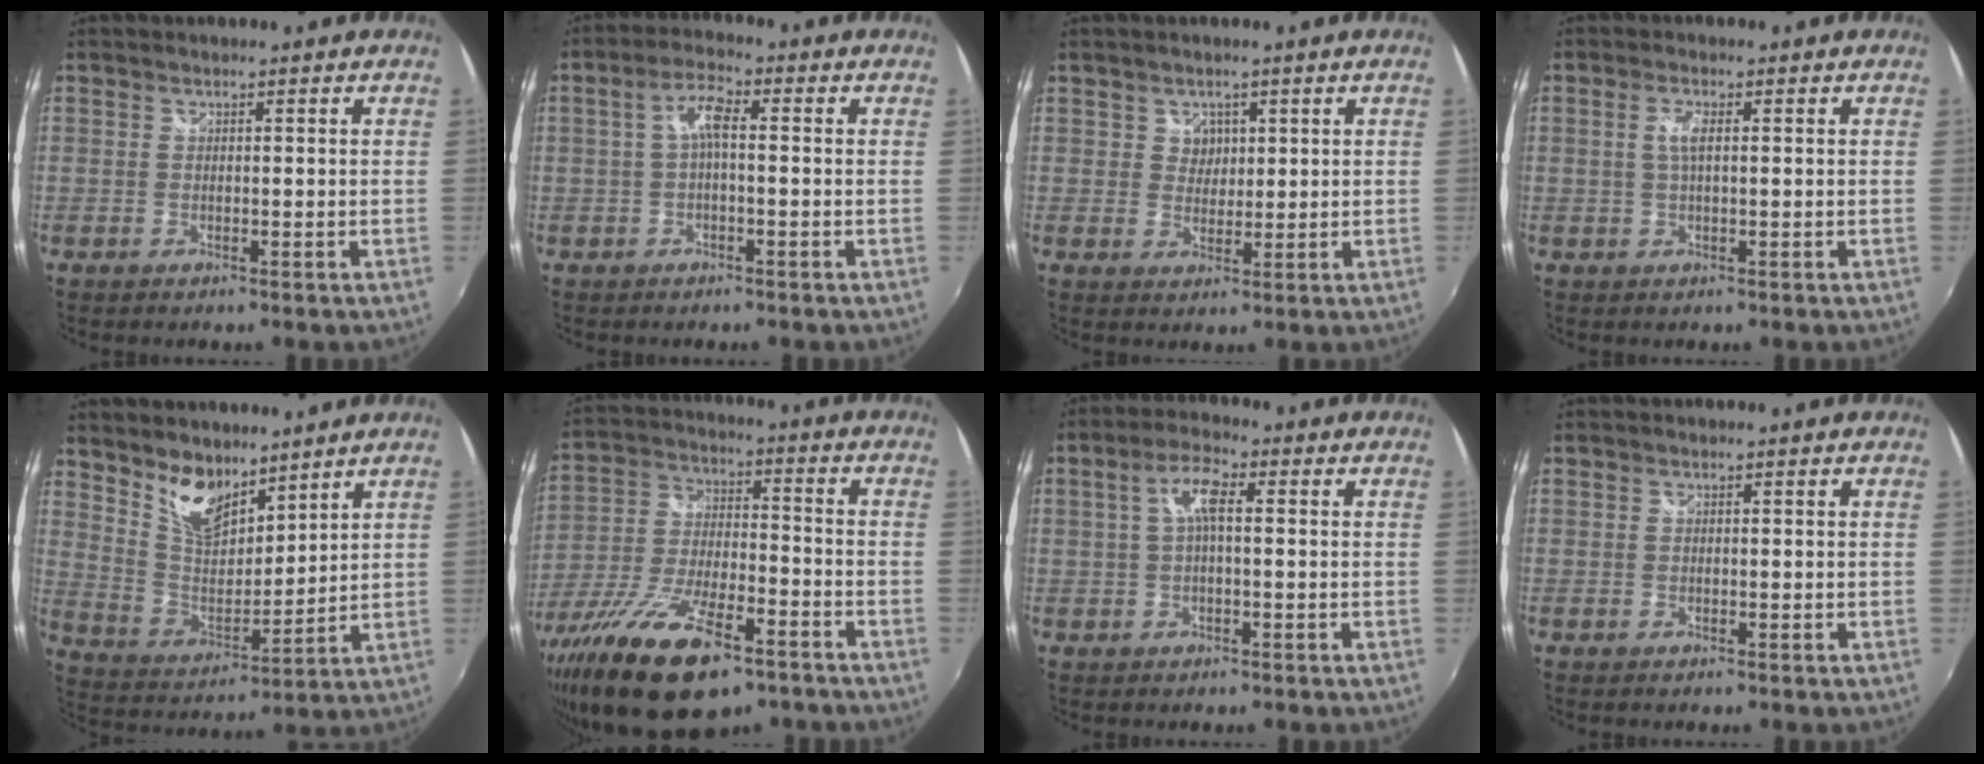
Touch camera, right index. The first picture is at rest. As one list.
[{"total": 4.5, "force": [-0.1, 1.2, 4.3], "torque": [-0.086, 0.015, -0.002]}, {"total": 2.9, "force": [1.2, 2.6, 0.5], "torque": [-0.001, 0.006, 0.021]}, {"total": 2.5, "force": [0.4, 0.7, 2.4], "torque": [-0.049, 0.001, 0.006]}, {"total": 10.6, "force": [8.0, 4.6, 5.2], "torque": [-0.097, 0.001, 0.161]}, {"total": 22.2, "force": [-13.9, 8.3, 15.2], "torque": [-0.305, -0.050, -0.237]}, {"total": 5.1, "force": [0.6, 1.4, 4.9], "torque": [-0.093, 0.013, 0.012]}, {"total": 0.0}]